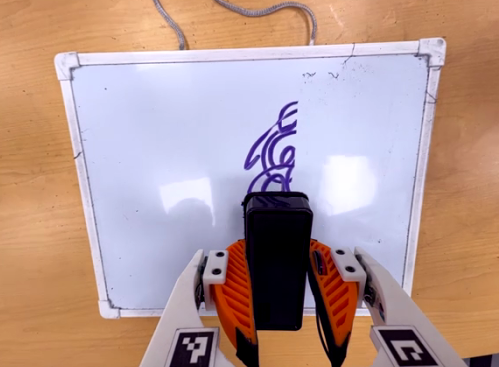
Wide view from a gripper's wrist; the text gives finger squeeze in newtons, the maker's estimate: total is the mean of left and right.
{"total": 5.6, "left": 4.1, "right": 7.1}